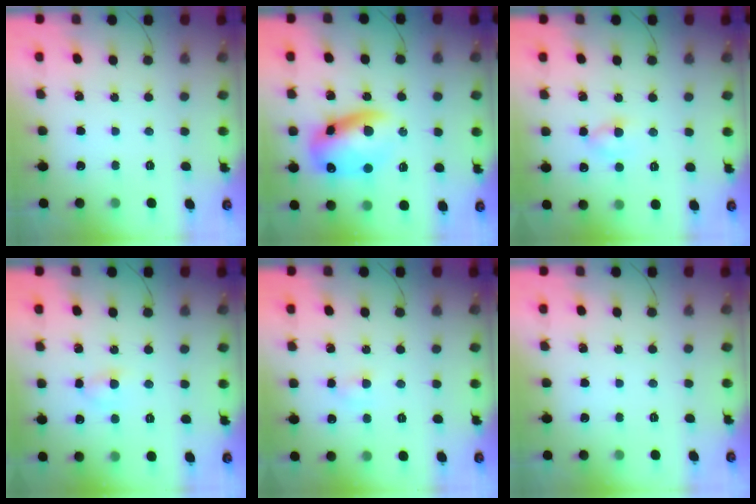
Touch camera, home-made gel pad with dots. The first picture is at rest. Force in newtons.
{"total": 13.4, "press": 13.0, "slide": 3.2}
{"total": 3.1, "press": 2.8, "slide": 1.4}
{"total": 4.0, "press": 3.8, "slide": 1.4}
{"total": 3.3, "press": 3.0, "slide": 1.2}
{"total": 0.0}